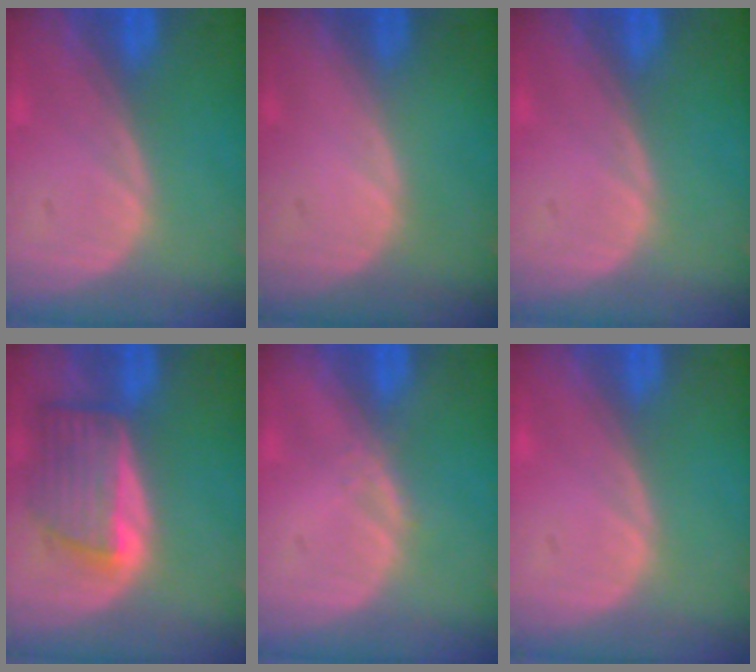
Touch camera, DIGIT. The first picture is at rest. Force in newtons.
{"total": 0.0}
{"total": 0.0}
{"total": 6.4, "press": 6.4, "slide": 0.8}
{"total": 1.2, "press": 1.0, "slide": 0.7}
{"total": 0.7, "press": 0.0, "slide": 0.7}